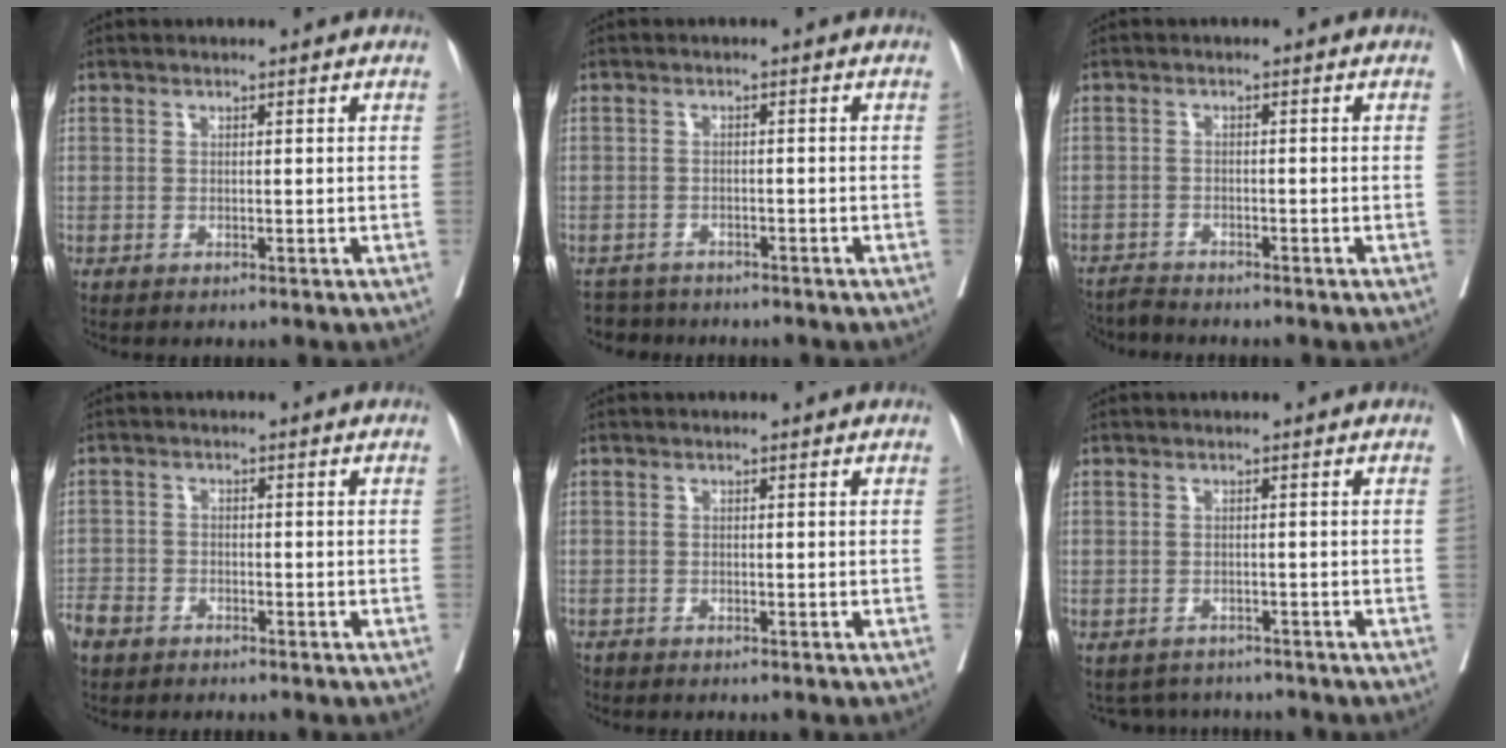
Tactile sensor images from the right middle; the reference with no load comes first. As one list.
[{"total": 4.5, "force": [-4.1, 1.8, -0.1], "torque": [0.002, -0.005, -0.065]}, {"total": 3.9, "force": [-3.9, -0.1, -0.1], "torque": [0.009, -0.015, -0.073]}, {"total": 4.8, "force": [-4.0, 2.1, 1.8], "torque": [-0.039, -0.001, -0.077]}, {"total": 0.7, "force": [-0.7, 0.2, 0.0], "torque": [-0.008, -0.002, -0.017]}, {"total": 4.0, "force": [-3.8, 1.4, -0.3], "torque": [0.004, 0.004, -0.052]}]